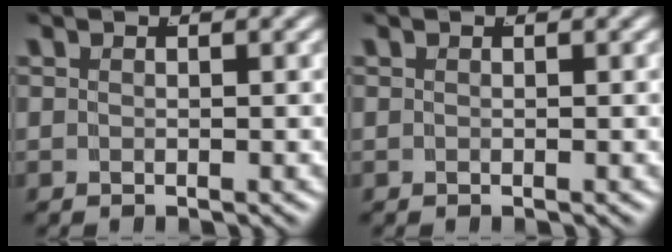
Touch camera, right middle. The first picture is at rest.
{"total": 0.0}